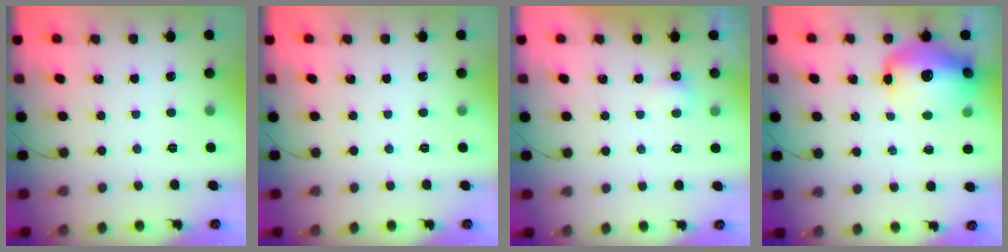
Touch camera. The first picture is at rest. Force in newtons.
{"total": 0.0}
{"total": 3.1, "press": 3.0, "slide": 0.7}
{"total": 15.7, "press": 15.2, "slide": 4.0}